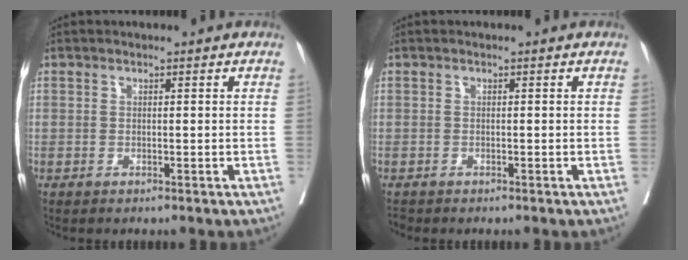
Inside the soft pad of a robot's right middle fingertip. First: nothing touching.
{"total": 0.6, "force": [-0.6, 0.1, 0.0], "torque": [-0.005, -0.003, -0.013]}